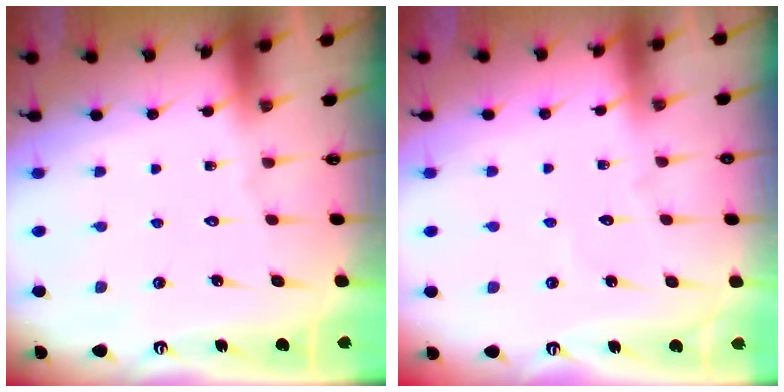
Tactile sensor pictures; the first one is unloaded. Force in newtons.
{"total": 2.0, "press": 2.0, "slide": 0.1}